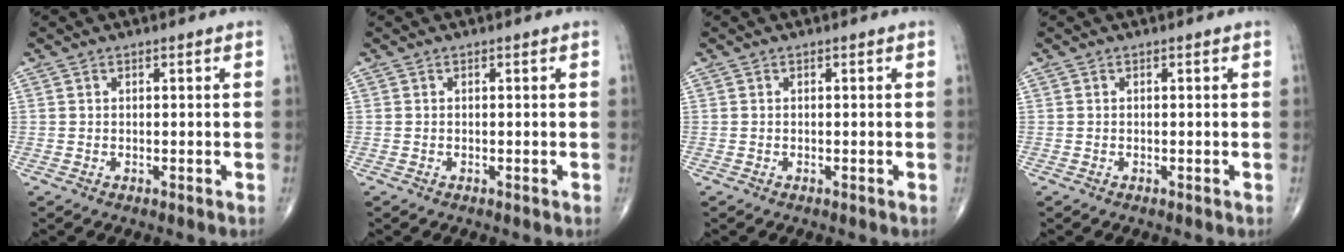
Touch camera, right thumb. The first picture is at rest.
{"total": 0.0}
{"total": 0.0}
{"total": 0.0}